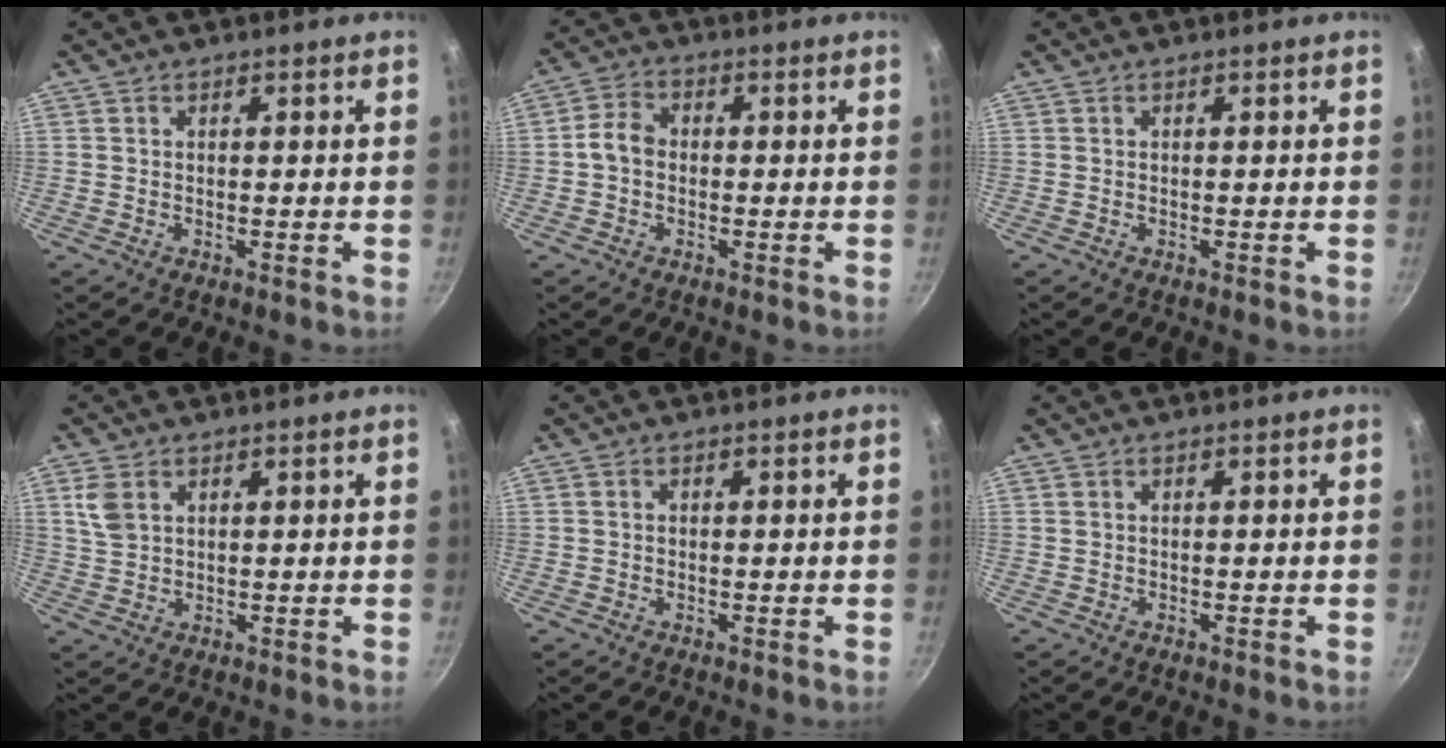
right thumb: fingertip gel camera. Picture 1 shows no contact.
{"total": 4.3, "force": [-0.5, 3.4, 2.7], "torque": [-0.044, 0.017, -0.021]}
{"total": 0.0}
{"total": 4.7, "force": [2.0, 3.2, 2.8], "torque": [-0.057, -0.002, 0.045]}
{"total": 0.6, "force": [0.0, 0.5, 0.2], "torque": [-0.003, 0.004, 0.001]}
{"total": 0.0}